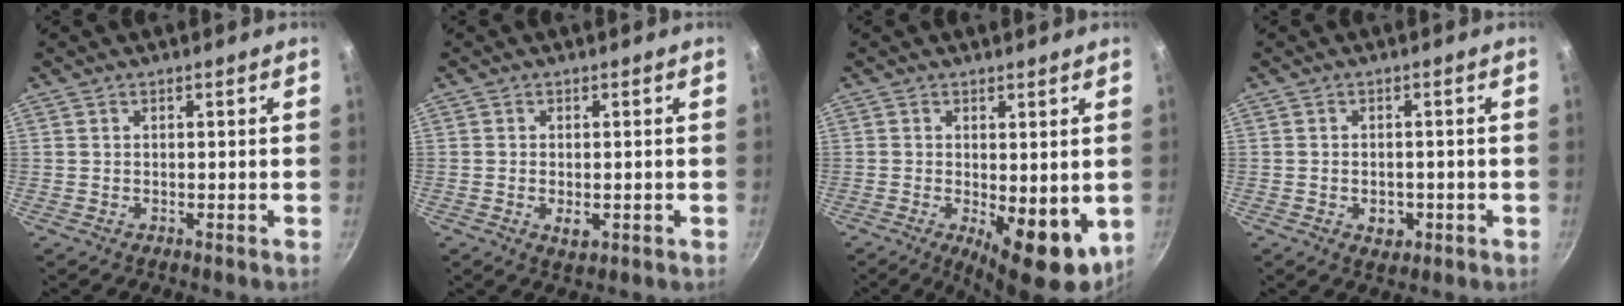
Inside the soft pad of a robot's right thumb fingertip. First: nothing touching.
{"total": 3.0, "force": [-0.6, 1.7, 2.3], "torque": [-0.038, -0.007, -0.009]}
{"total": 10.9, "force": [-1.9, 4.7, 9.7], "torque": [-0.112, -0.010, -0.013]}
{"total": 3.5, "force": [-1.1, 2.6, 2.1], "torque": [-0.020, 0.010, -0.009]}